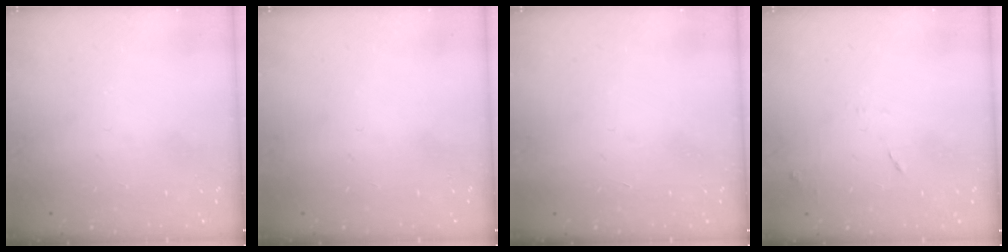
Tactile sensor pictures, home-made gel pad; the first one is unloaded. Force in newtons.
{"total": 0.0}
{"total": 1.5, "press": 1.5, "slide": 0.1}
{"total": 5.7, "press": 5.7, "slide": 0.7}